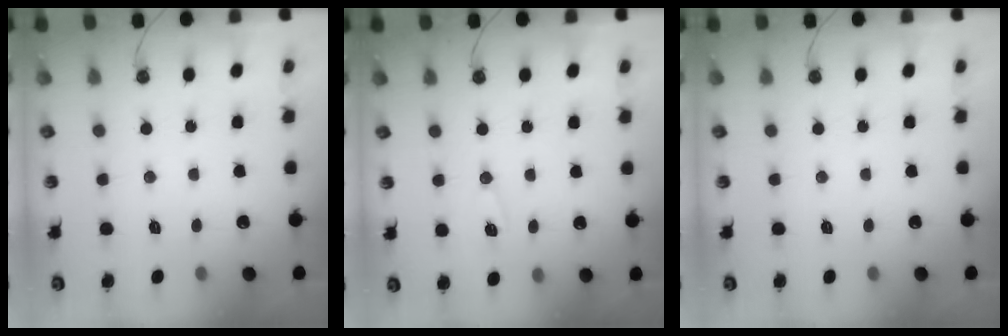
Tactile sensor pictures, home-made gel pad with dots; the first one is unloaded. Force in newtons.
{"total": 7.2, "press": 7.2, "slide": 0.1}
{"total": 2.0, "press": 0.4, "slide": 2.0}